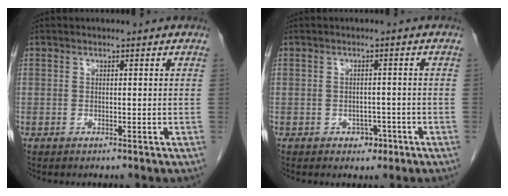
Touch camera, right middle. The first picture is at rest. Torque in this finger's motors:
{"motor_torque": [0.38, -0.22, -0.01, 0.00]}